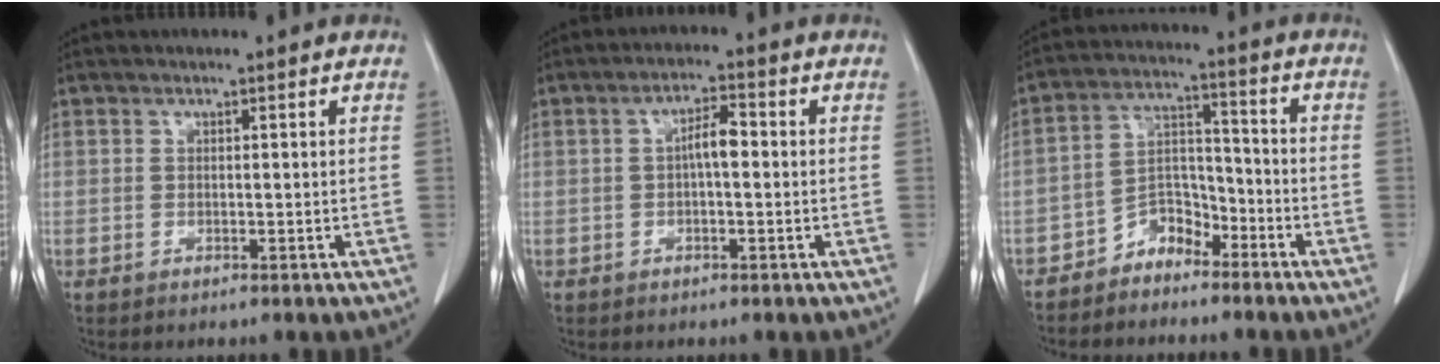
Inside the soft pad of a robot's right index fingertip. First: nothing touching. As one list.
[{"total": 3.7, "force": [0.1, 1.0, 3.6], "torque": [-0.062, 0.013, -0.002]}, {"total": 5.8, "force": [-4.5, 3.2, 1.8], "torque": [-0.023, 0.023, -0.086]}]